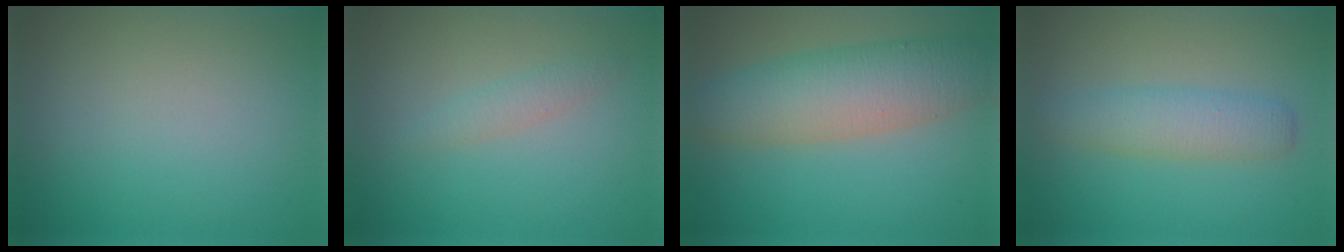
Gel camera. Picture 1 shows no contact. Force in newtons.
{"total": 1.3, "press": 1.3, "slide": 0.0}
{"total": 7.0, "press": 7.0, "slide": 0.2}
{"total": 3.2, "press": 3.2, "slide": 0.1}